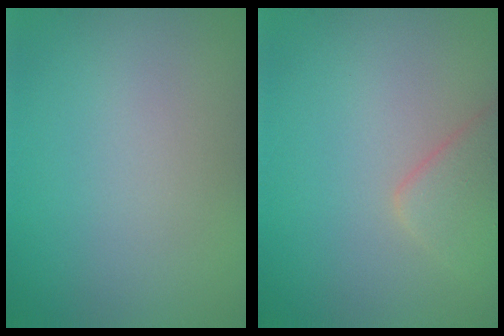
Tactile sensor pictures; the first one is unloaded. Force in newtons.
{"total": 2.6, "press": 2.6, "slide": 0.2}